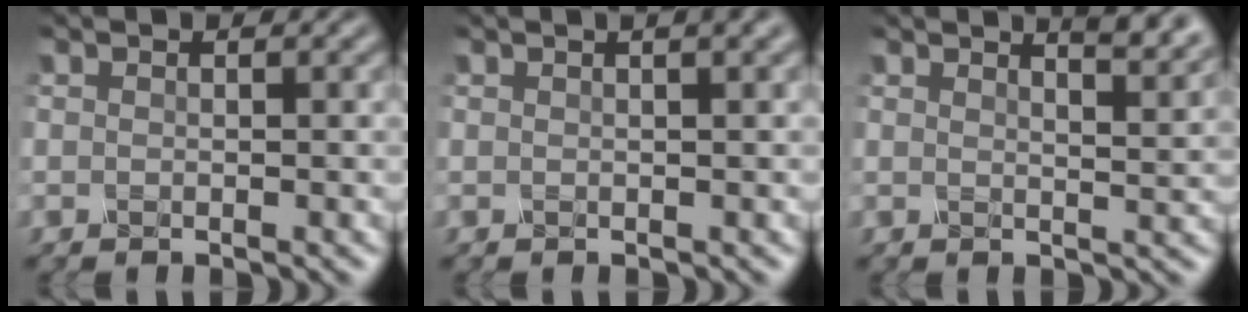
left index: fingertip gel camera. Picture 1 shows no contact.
{"total": 2.2, "force": [1.2, 0.6, 1.7], "torque": [-0.015, 0.004, 0.007]}
{"total": 4.3, "force": [3.4, 1.1, 2.4], "torque": [-0.018, 0.018, 0.021]}